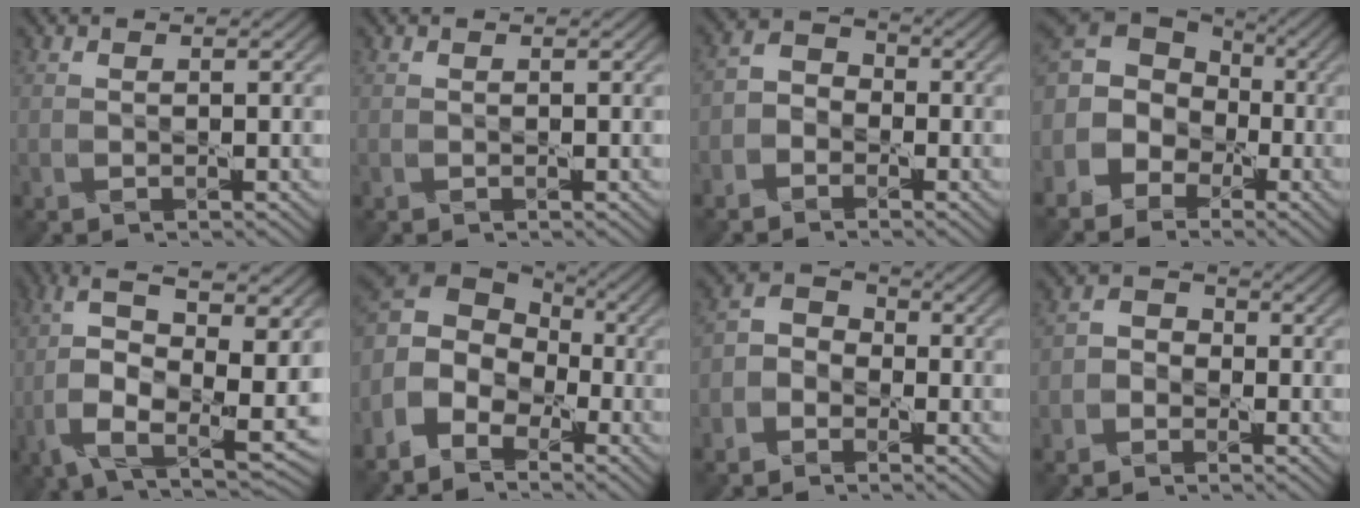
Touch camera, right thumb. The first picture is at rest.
{"total": 0.0}
{"total": 3.2, "force": [-2.0, 2.2, 1.2], "torque": [-0.028, 0.010, -0.056]}
{"total": 10.5, "force": [-2.0, 8.9, 5.3], "torque": [-0.145, -0.013, -0.052]}
{"total": 13.2, "force": [-0.9, 5.3, 12.0], "torque": [-0.270, -0.009, -0.015]}
{"total": 8.9, "force": [-3.3, 6.3, 5.4], "torque": [-0.138, 0.001, -0.083]}
{"total": 4.1, "force": [-2.5, 2.8, 1.6], "torque": [-0.042, 0.009, -0.065]}
{"total": 2.5, "force": [-1.6, 1.8, 0.7], "torque": [-0.020, 0.010, -0.046]}